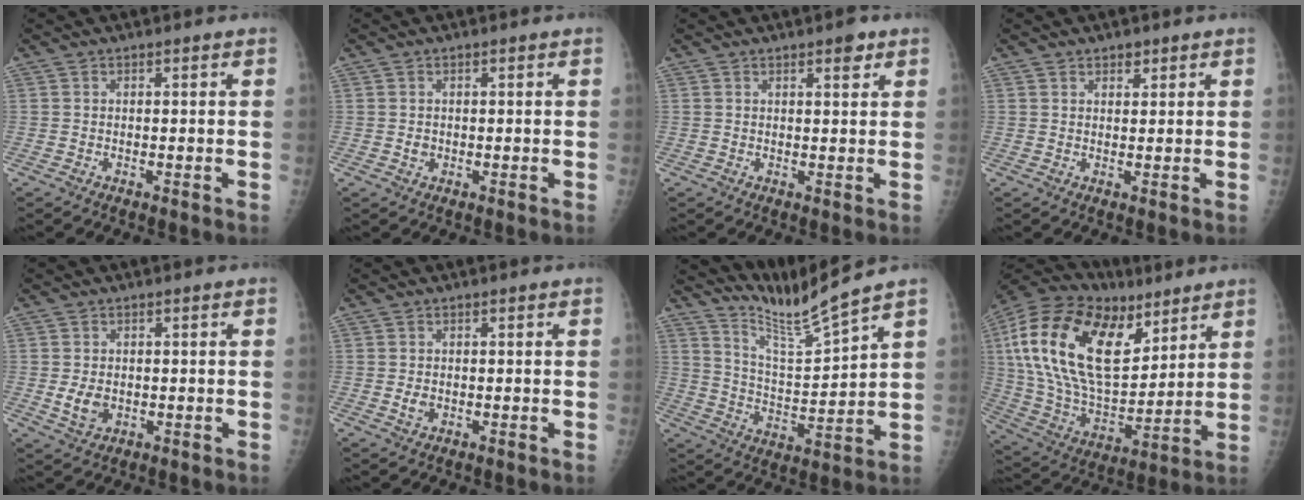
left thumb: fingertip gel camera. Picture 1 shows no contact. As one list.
[{"total": 1.4, "force": [-0.2, 1.2, 0.5], "torque": [-0.002, 0.002, 0.000]}, {"total": 2.7, "force": [1.7, 0.9, 1.9], "torque": [-0.019, -0.008, 0.022]}, {"total": 1.9, "force": [1.3, 1.1, 0.7], "torque": [0.004, -0.007, 0.018]}, {"total": 4.3, "force": [-0.5, 3.2, 2.8], "torque": [-0.039, -0.003, -0.001]}, {"total": 2.1, "force": [-0.4, 1.6, 1.3], "torque": [-0.017, 0.000, -0.003]}, {"total": 9.3, "force": [8.6, -2.3, 2.7], "torque": [-0.057, -0.083, 0.179]}, {"total": 29.2, "force": [12.4, 15.6, 21.3], "torque": [-0.391, -0.017, 0.223]}]